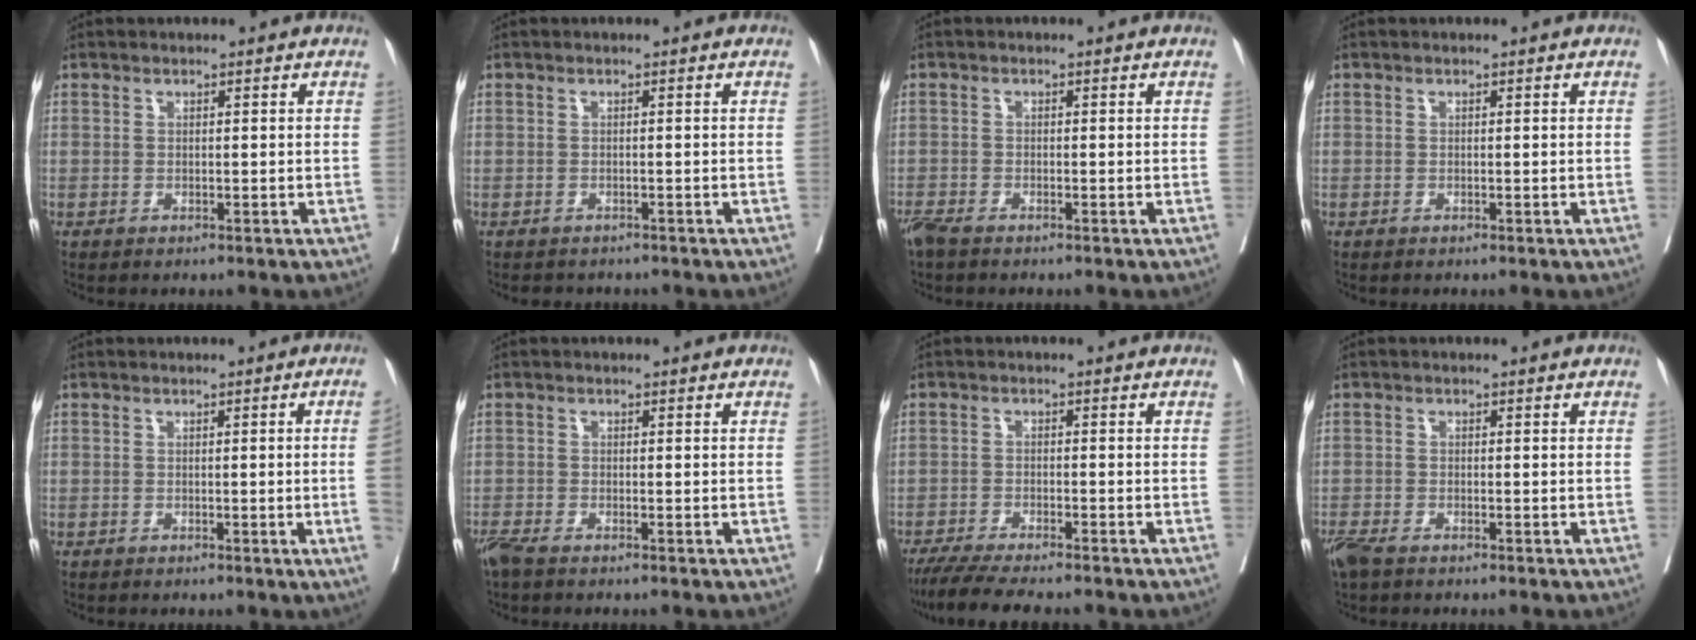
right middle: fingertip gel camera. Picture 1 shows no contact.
{"total": 2.9, "force": [-2.6, 1.2, 0.4], "torque": [-0.007, -0.003, -0.036]}
{"total": 2.4, "force": [-2.0, 0.5, 1.1], "torque": [-0.026, -0.008, -0.041]}
{"total": 0.0}
{"total": 2.9, "force": [-0.4, -0.9, 2.7], "torque": [-0.030, -0.004, -0.004]}
{"total": 2.6, "force": [-2.2, 0.5, 1.3], "torque": [-0.030, -0.009, -0.045]}
{"total": 9.8, "force": [-8.5, 0.8, 5.0], "torque": [-0.072, -0.021, -0.134]}
{"total": 4.1, "force": [-3.2, 1.4, 2.2], "torque": [-0.048, -0.011, -0.061]}